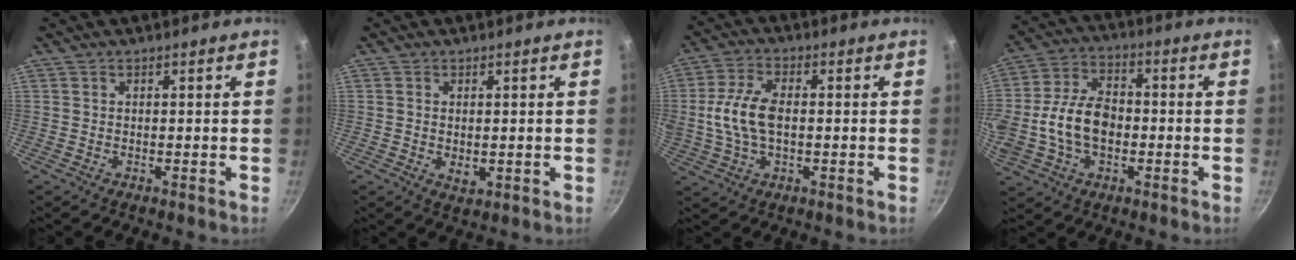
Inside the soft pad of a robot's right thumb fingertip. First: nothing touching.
{"total": 2.8, "force": [0.0, 1.8, 2.2], "torque": [-0.036, -0.007, 0.003]}
{"total": 10.1, "force": [0.0, 5.5, 8.5], "torque": [-0.172, 0.017, -0.005]}
{"total": 14.0, "force": [-1.8, 9.4, 10.2], "torque": [-0.179, 0.029, -0.040]}